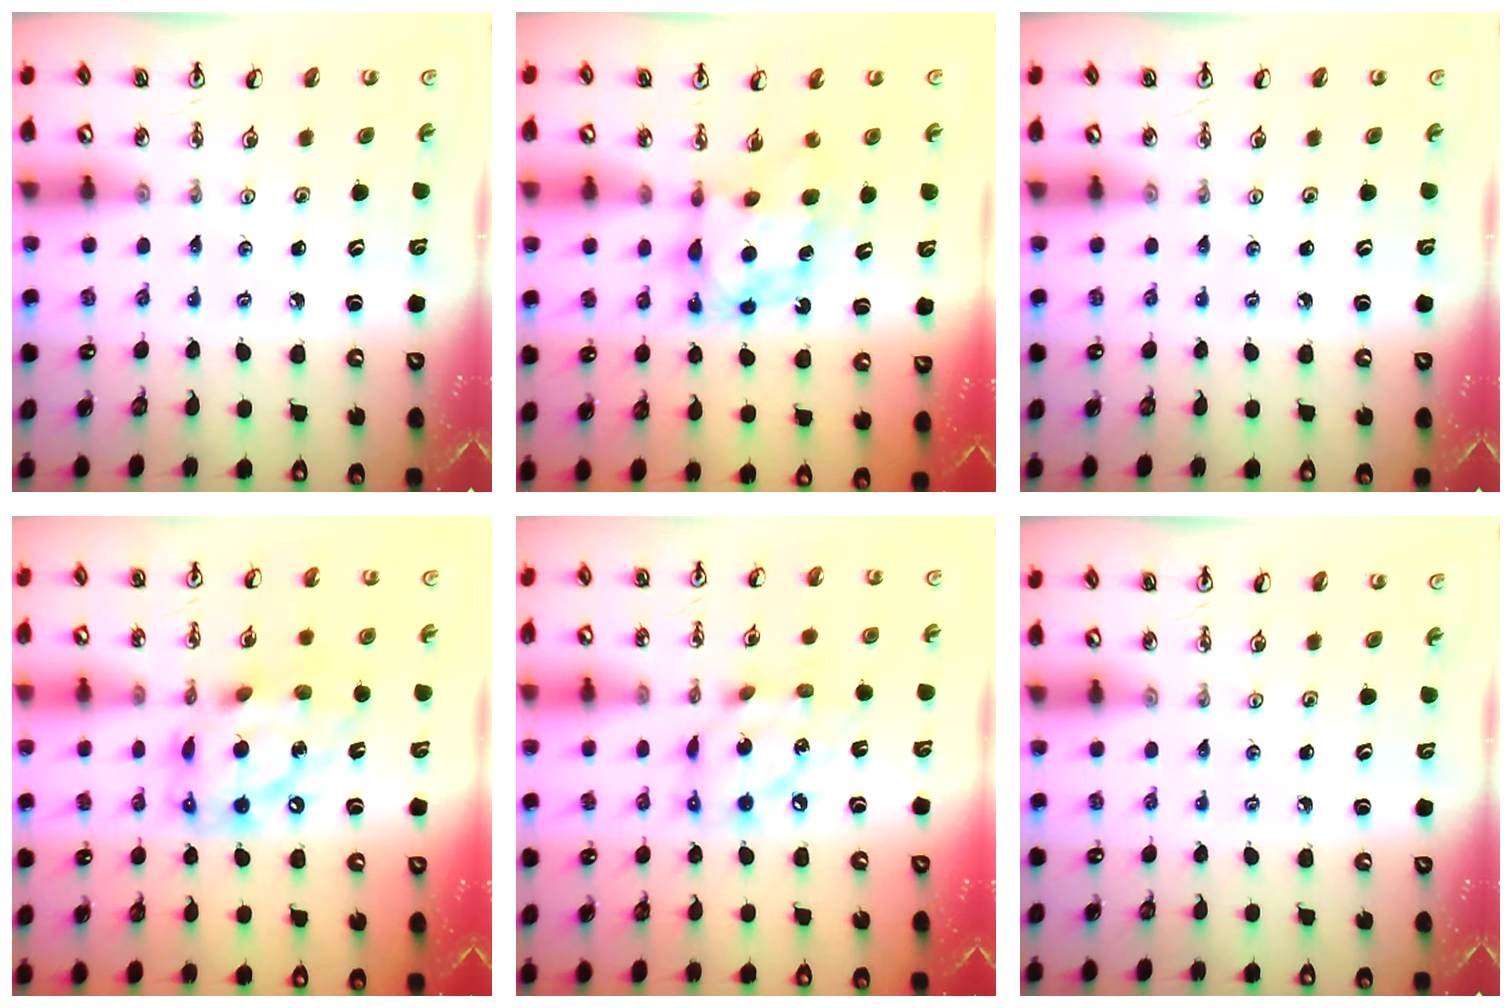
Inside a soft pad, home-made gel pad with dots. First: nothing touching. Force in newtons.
{"total": 6.8, "press": 6.8, "slide": 0.2}
{"total": 0.0}
{"total": 15.5, "press": 15.4, "slide": 1.3}
{"total": 12.6, "press": 12.5, "slide": 1.0}
{"total": 0.0}